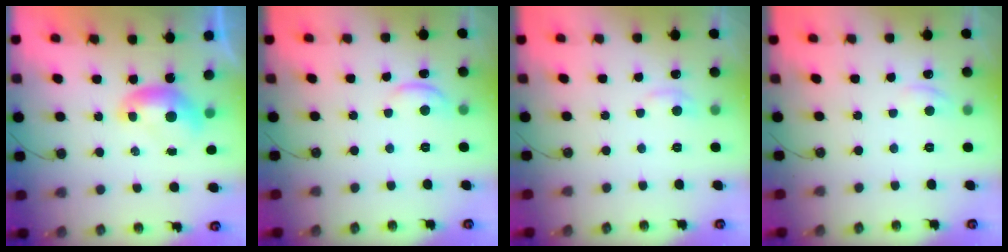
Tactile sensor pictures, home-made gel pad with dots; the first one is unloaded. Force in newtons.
{"total": 1.4, "press": 1.3, "slide": 0.4}
{"total": 1.0, "press": 0.2, "slide": 1.0}
{"total": 1.7, "press": 1.7, "slide": 0.3}